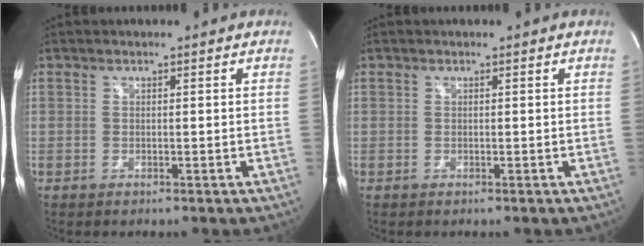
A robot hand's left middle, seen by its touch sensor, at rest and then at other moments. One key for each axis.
{"total": 0.0}